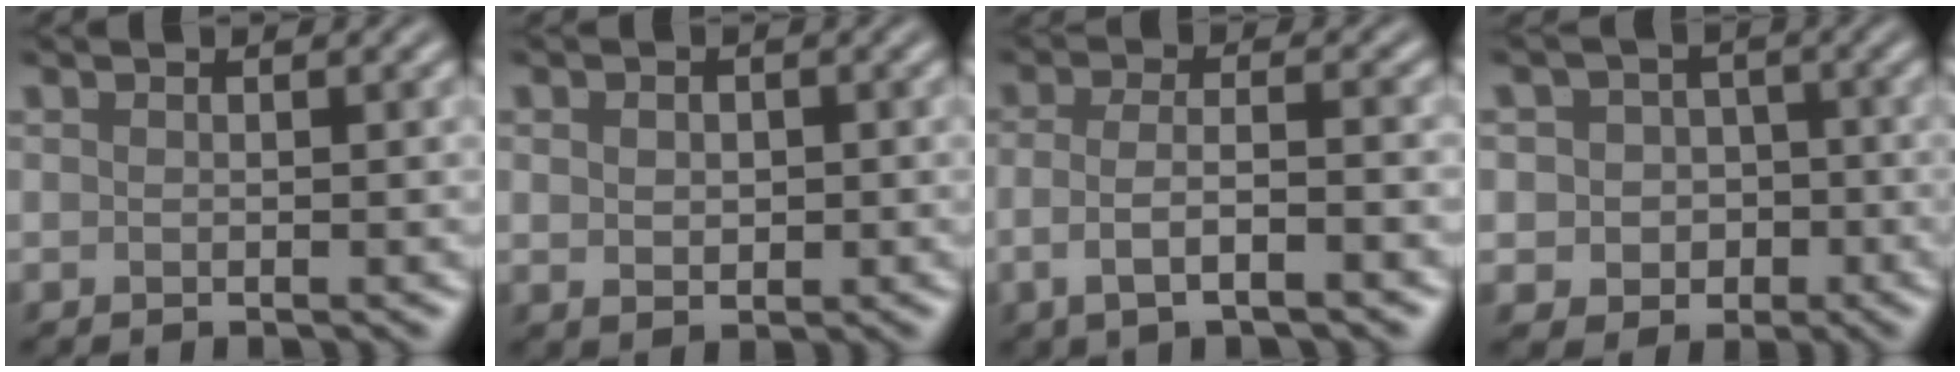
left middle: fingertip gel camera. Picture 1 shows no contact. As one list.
[{"total": 1.7, "force": [0.2, 1.3, 1.1], "torque": [-0.019, -0.001, 0.005]}, {"total": 3.9, "force": [-1.3, 1.2, 3.4], "torque": [-0.063, 0.000, -0.030]}, {"total": 4.7, "force": [-0.3, 4.4, 1.6], "torque": [-0.010, 0.020, -0.027]}]